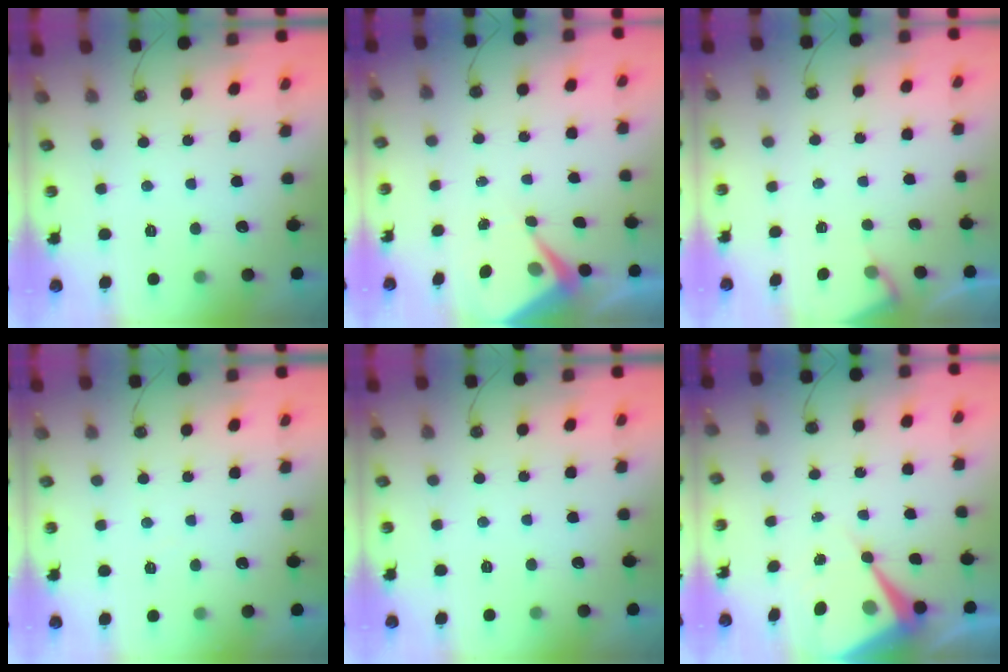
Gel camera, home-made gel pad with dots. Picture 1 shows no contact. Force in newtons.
{"total": 5.5, "press": 5.4, "slide": 0.6}
{"total": 2.8, "press": 2.7, "slide": 0.4}
{"total": 2.9, "press": 2.8, "slide": 0.5}
{"total": 0.0}
{"total": 10.6, "press": 10.6, "slide": 0.6}